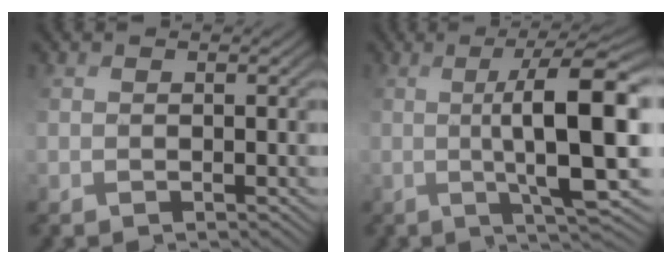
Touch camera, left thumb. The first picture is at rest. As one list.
[{"total": 10.9, "force": [0.5, 1.4, 10.8], "torque": [-0.159, 0.014, 0.019]}]